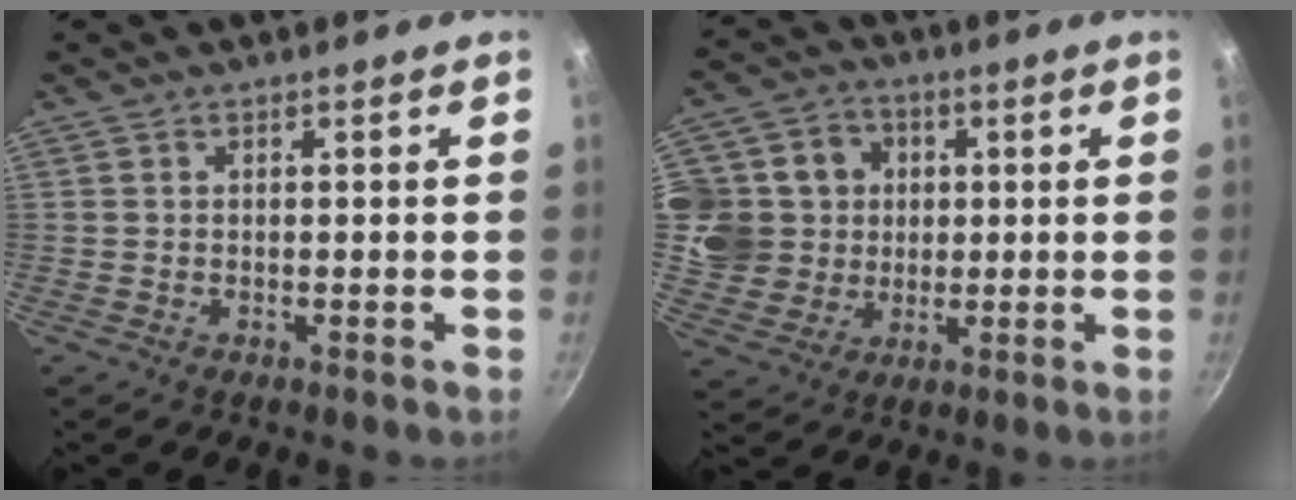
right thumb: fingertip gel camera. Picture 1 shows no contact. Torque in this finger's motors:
{"motor_torque": [0.22, 0.44, 0.12, 0.11, 0.07]}